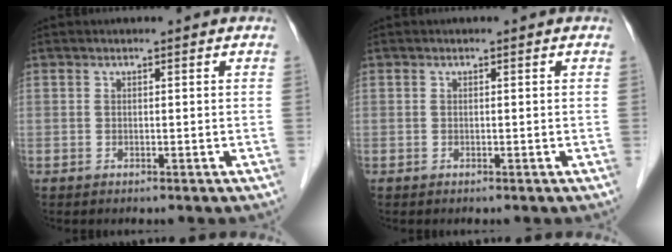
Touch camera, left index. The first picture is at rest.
{"total": 0.0}